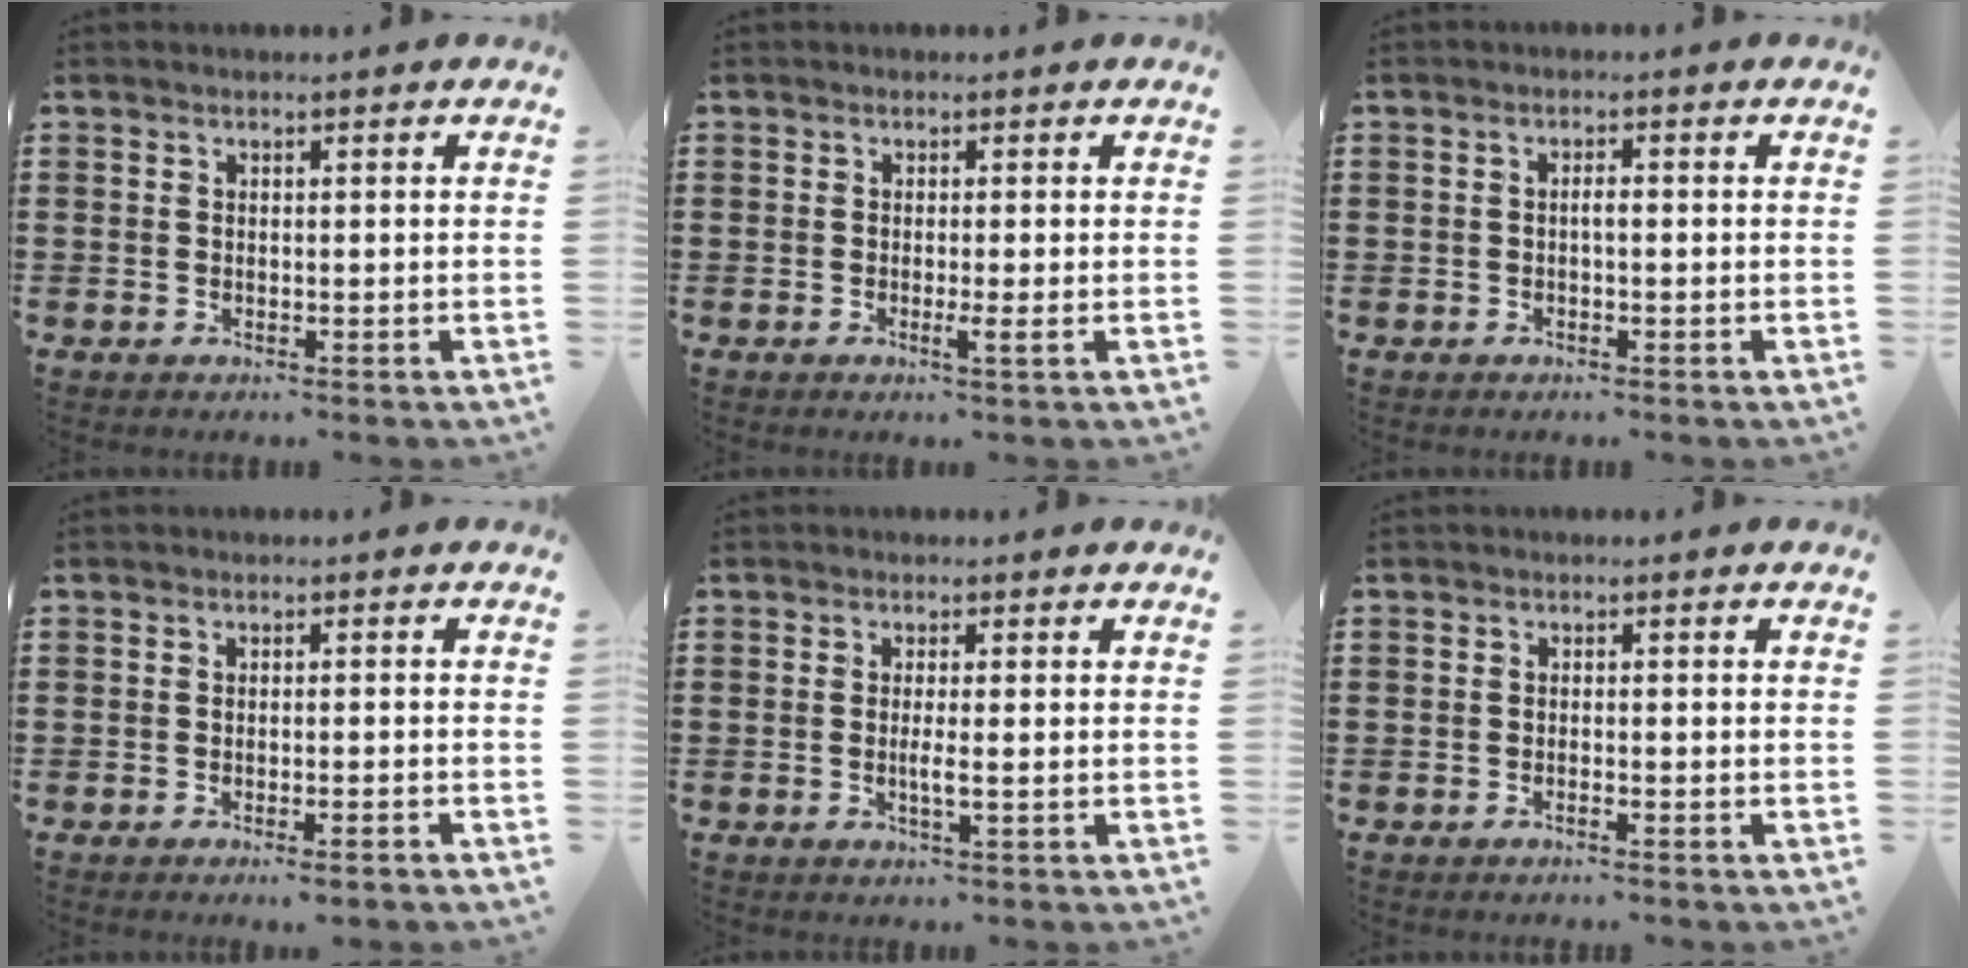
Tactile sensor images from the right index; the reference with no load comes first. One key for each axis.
{"total": 2.0, "fx": -0.5, "fy": -0.3, "fz": 1.9, "tx": -0.032, "ty": -0.010, "tz": -0.010}
{"total": 1.2, "fx": -0.2, "fy": 0.3, "fz": 1.2, "tx": -0.022, "ty": -0.002, "tz": -0.003}
{"total": 1.1, "fx": -0.8, "fy": -0.1, "fz": 0.7, "tx": -0.013, "ty": -0.002, "tz": -0.016}
{"total": 2.1, "fx": -0.3, "fy": -0.1, "fz": 2.1, "tx": -0.037, "ty": -0.006, "tz": -0.007}
{"total": 0.8, "fx": -0.6, "fy": -0.1, "fz": 0.5, "tx": -0.009, "ty": -0.003, "tz": -0.010}